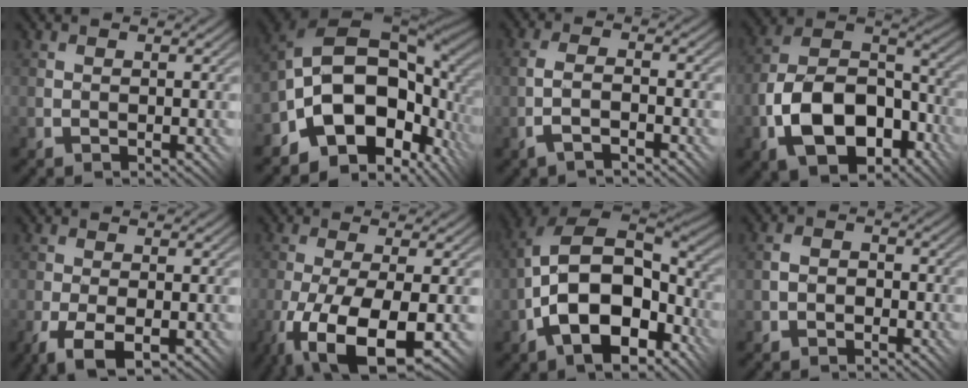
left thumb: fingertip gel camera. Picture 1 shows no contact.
{"total": 14.8, "force": [-3.9, 10.2, 10.1], "torque": [-0.149, -0.007, -0.071]}
{"total": 3.6, "force": [-1.8, 1.1, 2.9], "torque": [-0.065, 0.007, -0.042]}
{"total": 14.4, "force": [-6.1, 8.6, 9.8], "torque": [-0.177, -0.022, -0.108]}
{"total": 5.8, "force": [-3.1, 2.4, 4.3], "torque": [-0.085, -0.008, -0.050]}
{"total": 11.9, "force": [-5.7, 3.9, 9.6], "torque": [-0.201, -0.021, -0.094]}
{"total": 16.7, "force": [-4.9, 9.6, 12.7], "torque": [-0.226, -0.016, -0.082]}
{"total": 2.7, "force": [-1.1, 2.1, 1.3], "torque": [-0.013, -0.001, -0.025]}